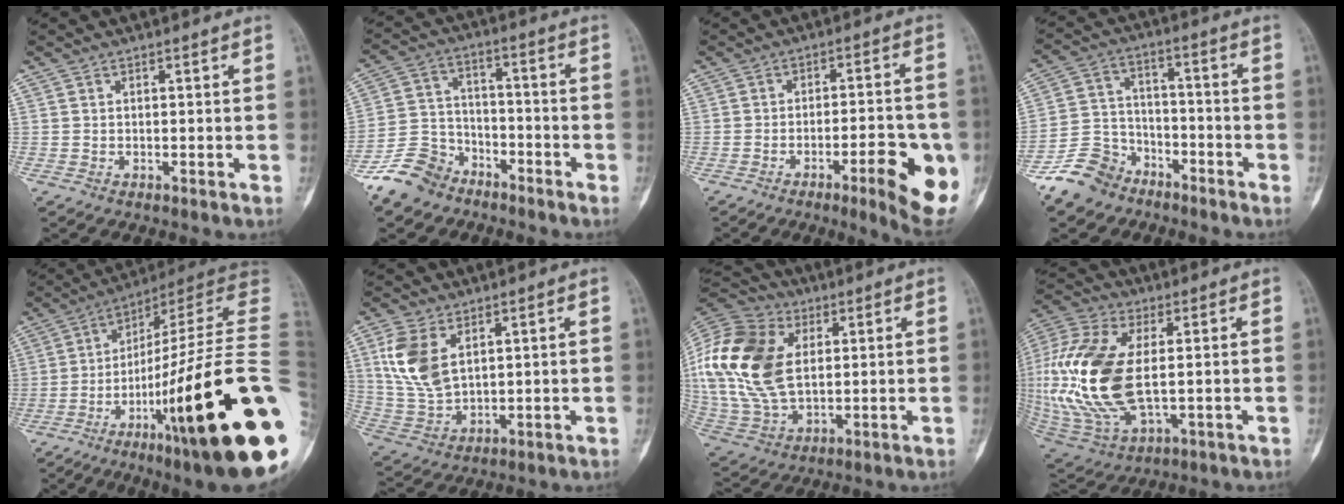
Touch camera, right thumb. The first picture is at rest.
{"total": 10.1, "force": [-7.5, 6.3, 2.6], "torque": [-0.036, 0.055, -0.150]}
{"total": 12.6, "force": [-4.8, 2.8, 11.3], "torque": [-0.139, 0.011, -0.061]}
{"total": 9.9, "force": [-7.3, 6.4, 2.2], "torque": [-0.025, 0.059, -0.145]}
{"total": 35.9, "force": [-8.4, 6.3, 34.3], "torque": [-0.418, 0.037, -0.134]}
{"total": 10.9, "force": [4.0, 6.4, 7.9], "torque": [-0.164, -0.010, 0.092]}
{"total": 23.7, "force": [4.5, 15.8, 17.0], "torque": [-0.363, -0.003, 0.087]}
{"total": 23.0, "force": [0.9, 12.1, 19.5], "torque": [-0.435, -0.011, 0.025]}